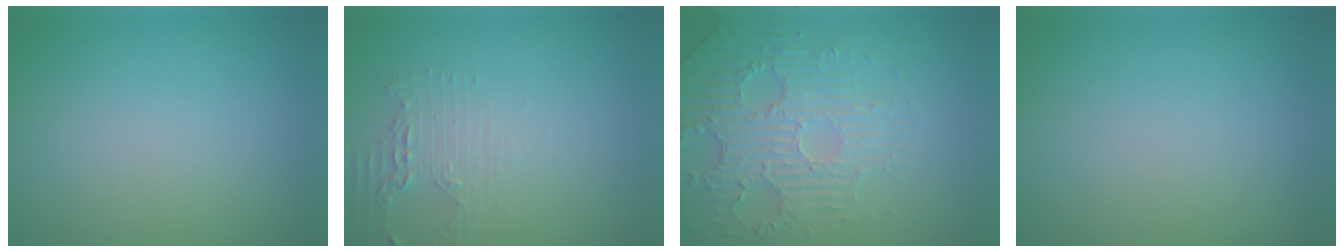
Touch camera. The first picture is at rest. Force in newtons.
{"total": 2.2, "press": 1.6, "slide": 1.5}
{"total": 5.4, "press": 3.6, "slide": 4.0}
{"total": 0.0}